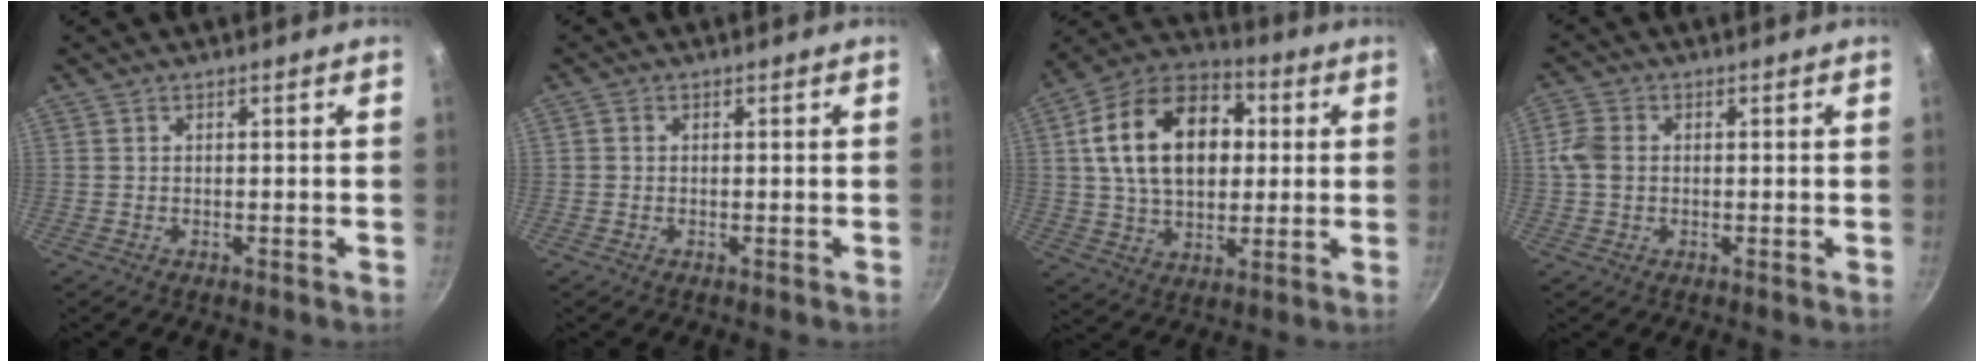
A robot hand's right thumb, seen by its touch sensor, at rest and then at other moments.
{"total": 0.9, "force": [0.0, 0.8, 0.3], "torque": [-0.005, 0.004, -0.002]}
{"total": 20.9, "force": [3.5, 14.1, 15.1], "torque": [-0.226, 0.022, 0.048]}
{"total": 4.4, "force": [0.1, 3.4, 2.8], "torque": [-0.058, 0.007, -0.005]}